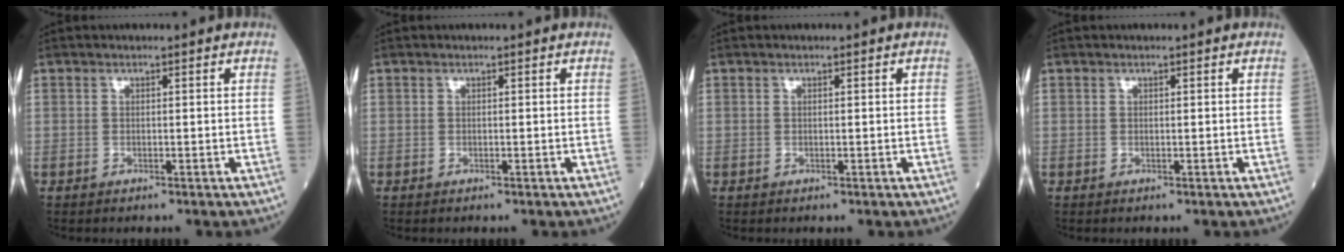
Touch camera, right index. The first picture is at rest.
{"total": 0.0}
{"total": 0.0}
{"total": 0.0}